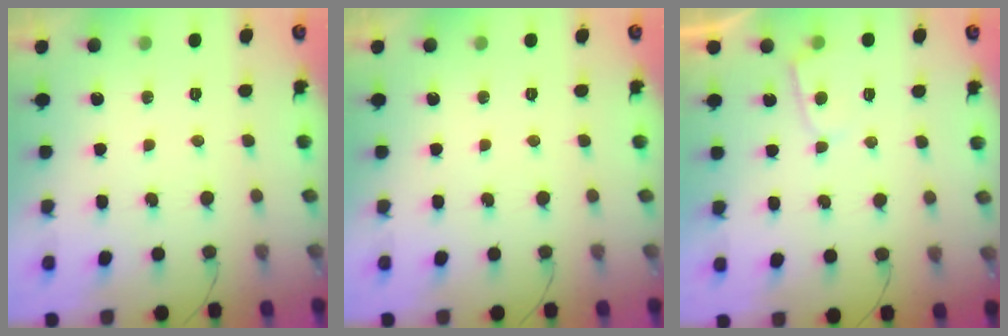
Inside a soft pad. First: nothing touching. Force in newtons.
{"total": 0.0}
{"total": 2.1, "press": 2.1, "slide": 0.3}